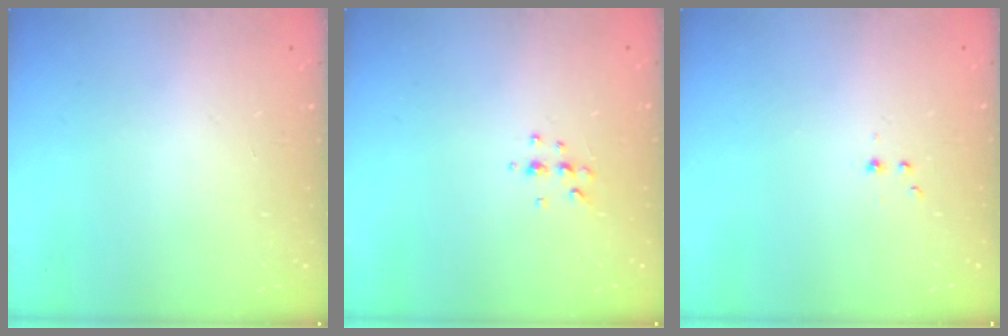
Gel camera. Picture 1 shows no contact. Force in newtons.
{"total": 5.1, "press": 4.9, "slide": 1.4}
{"total": 2.2, "press": 1.9, "slide": 1.2}